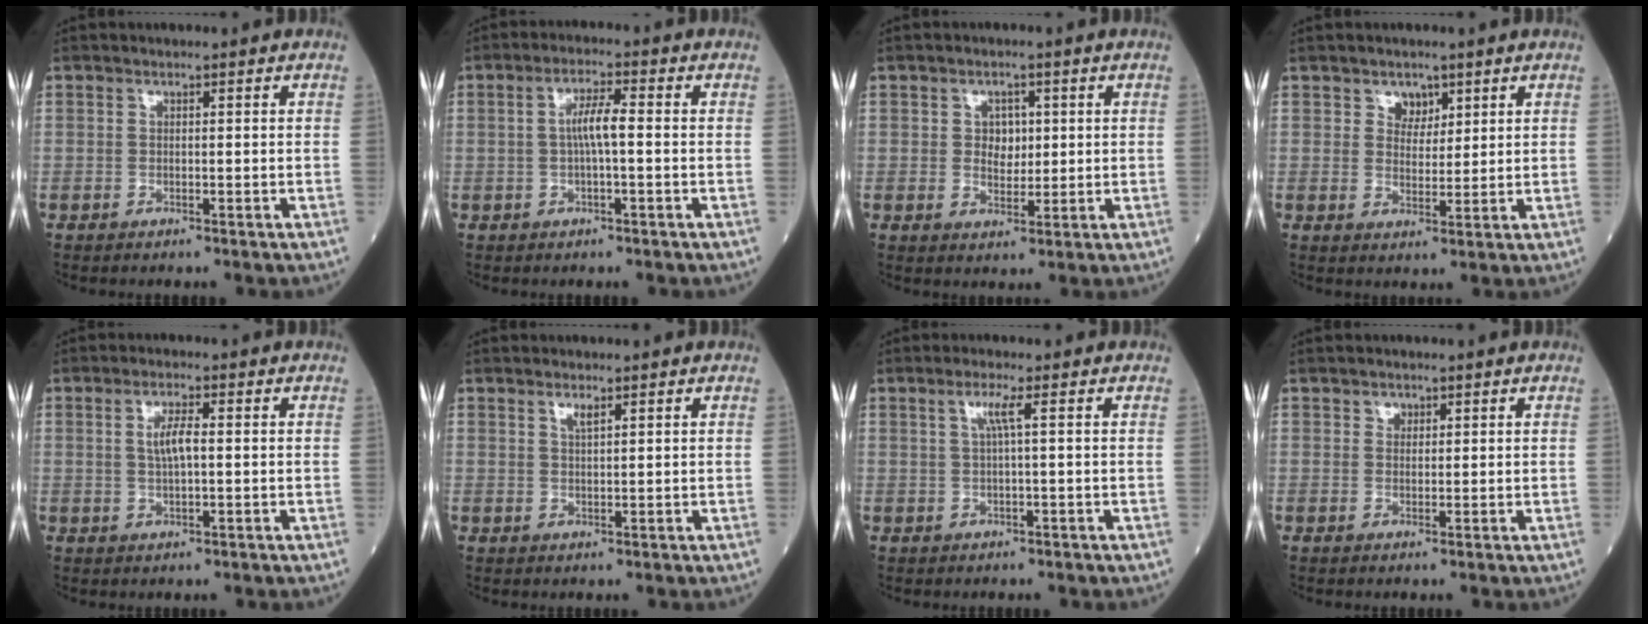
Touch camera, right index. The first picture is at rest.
{"total": 4.1, "force": [-0.1, 0.5, 4.1], "torque": [-0.077, 0.011, -0.003]}
{"total": 3.6, "force": [0.9, 2.6, 2.3], "torque": [-0.030, 0.003, 0.019]}
{"total": 3.2, "force": [2.0, 2.3, 1.0], "torque": [-0.009, 0.000, 0.033]}
{"total": 3.5, "force": [0.4, 0.8, 3.4], "torque": [-0.068, 0.006, 0.008]}
{"total": 1.5, "force": [1.0, 0.2, 1.1], "torque": [-0.023, -0.002, 0.020]}
{"total": 2.3, "force": [0.6, -0.5, 2.2], "torque": [-0.047, 0.005, 0.012]}
{"total": 1.5, "force": [0.8, 1.2, 0.4], "torque": [0.000, -0.002, 0.011]}